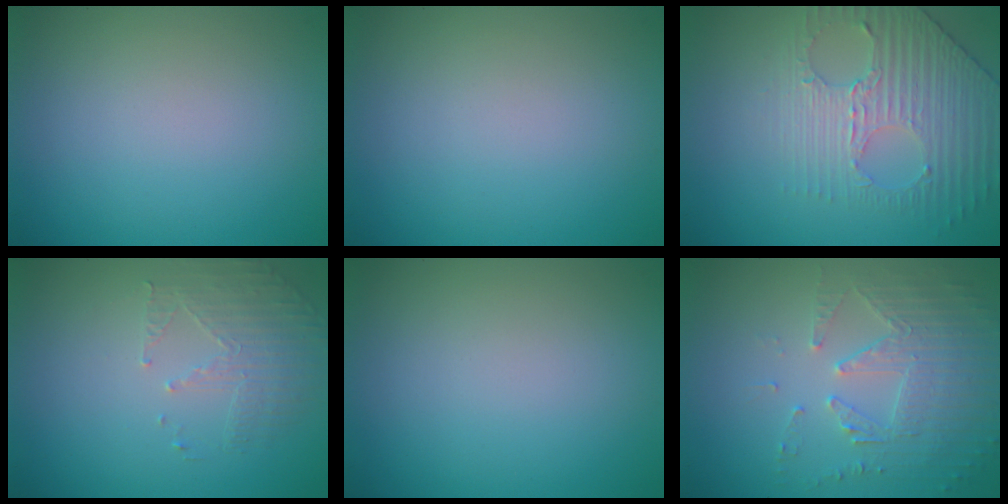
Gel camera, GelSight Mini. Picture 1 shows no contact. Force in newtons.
{"total": 0.0}
{"total": 3.8, "press": 3.6, "slide": 1.3}
{"total": 1.8, "press": 1.1, "slide": 1.4}
{"total": 0.0}
{"total": 4.6, "press": 3.6, "slide": 2.9}